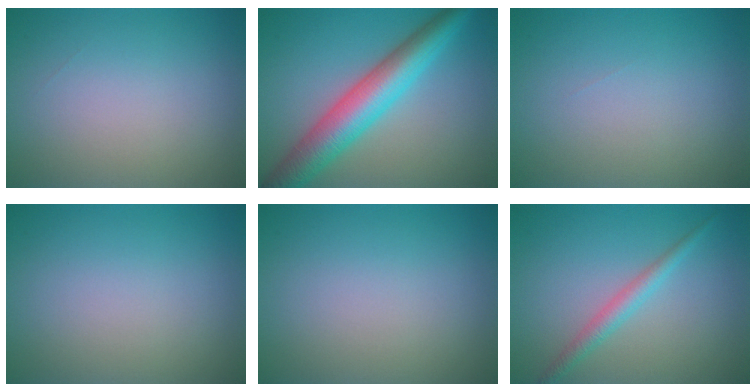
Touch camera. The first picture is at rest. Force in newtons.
{"total": 7.3, "press": 7.3, "slide": 0.1}
{"total": 0.0}
{"total": 0.0}
{"total": 0.0}
{"total": 2.1, "press": 2.1, "slide": 0.0}